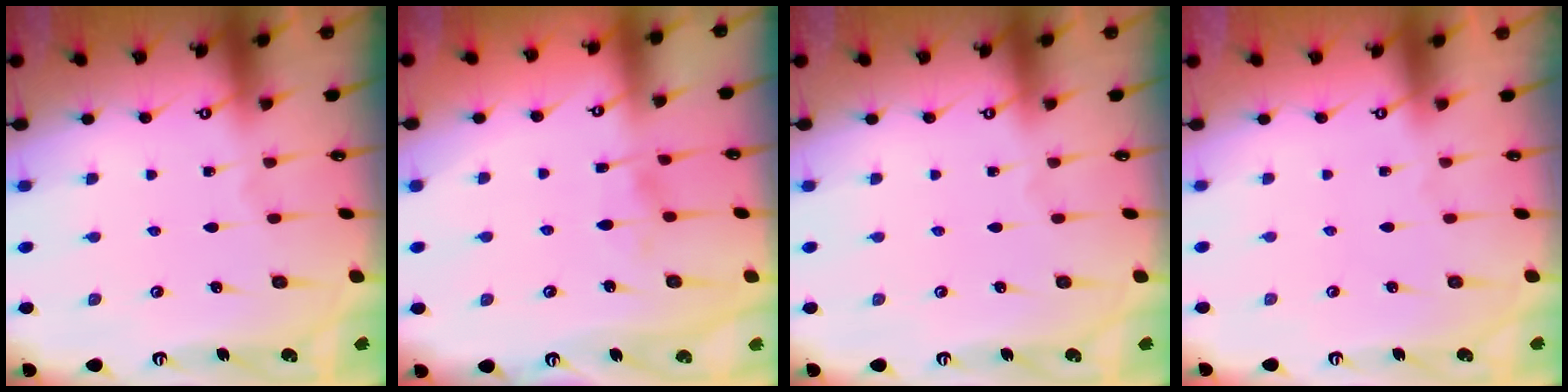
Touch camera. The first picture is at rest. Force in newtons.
{"total": 4.5, "press": 4.4, "slide": 0.2}
{"total": 0.0}
{"total": 1.5, "press": 1.4, "slide": 0.6}